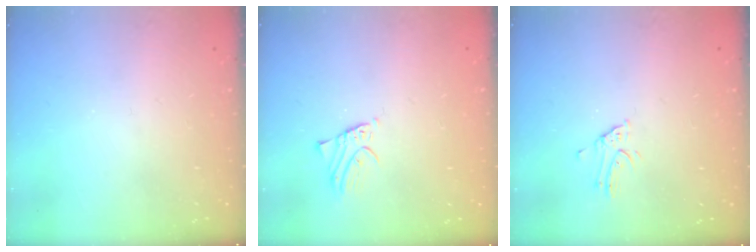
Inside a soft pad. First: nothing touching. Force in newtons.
{"total": 1.5, "press": 1.5, "slide": 0.0}
{"total": 2.8, "press": 2.8, "slide": 0.3}